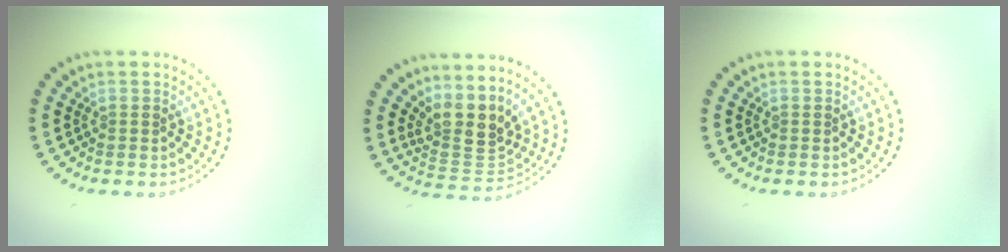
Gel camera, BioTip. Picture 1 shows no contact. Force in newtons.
{"total": 4.0, "press": 2.9, "slide": 2.7}
{"total": 0.0}